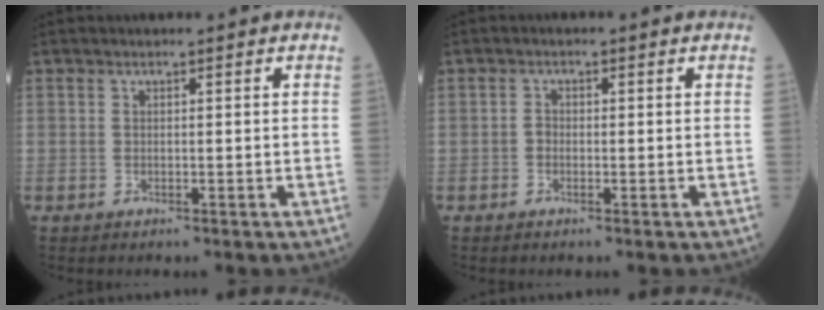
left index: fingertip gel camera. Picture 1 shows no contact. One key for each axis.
{"total": 0.8, "fx": -0.3, "fy": 0.5, "fz": 0.5, "tx": -0.007, "ty": 0.002, "tz": -0.009}